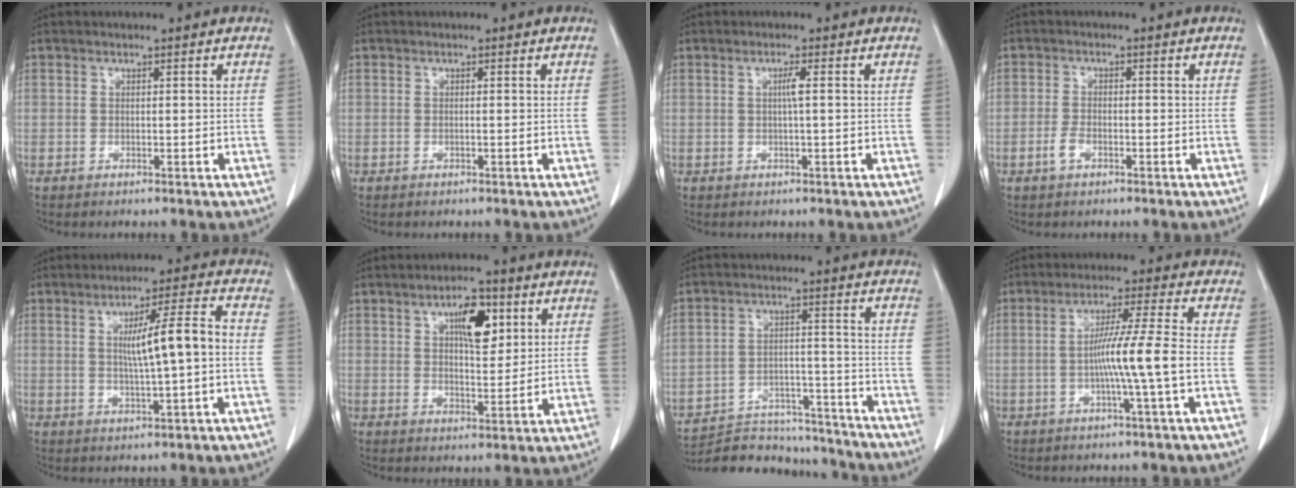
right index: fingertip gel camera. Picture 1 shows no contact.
{"total": 0.0}
{"total": 1.5, "force": [0.1, -0.3, 1.5], "torque": [-0.027, 0.002, 0.001]}
{"total": 2.1, "force": [-1.1, 1.1, 1.5], "torque": [-0.033, 0.002, -0.020]}
{"total": 8.6, "force": [0.2, 0.0, 8.6], "torque": [-0.135, 0.007, 0.003]}
{"total": 7.4, "force": [3.0, 2.7, 6.1], "torque": [-0.100, 0.008, 0.049]}
{"total": 16.3, "force": [-15.6, 3.8, 2.7], "torque": [-0.043, 0.028, -0.221]}
{"total": 8.1, "force": [-1.6, -1.7, 7.8], "torque": [-0.140, 0.003, -0.029]}